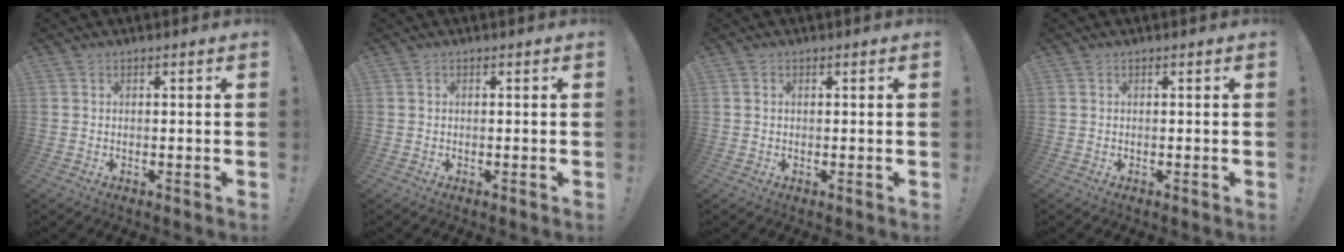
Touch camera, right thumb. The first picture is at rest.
{"total": 0.0}
{"total": 0.6, "force": [0.0, 0.6, 0.2], "torque": [-0.006, 0.004, 0.001]}
{"total": 0.0}